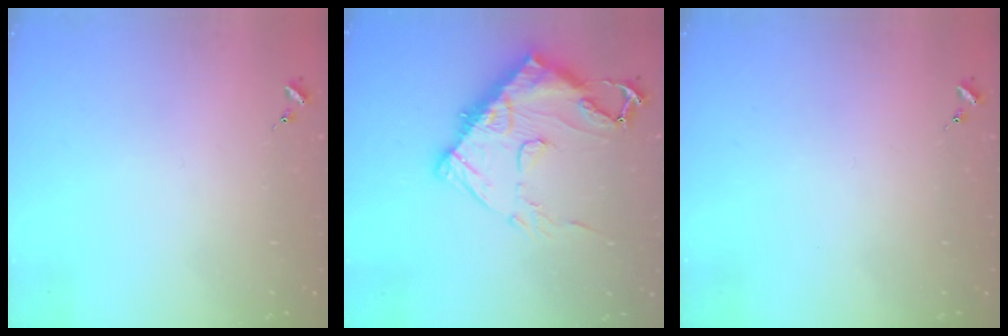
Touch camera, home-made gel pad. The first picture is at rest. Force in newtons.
{"total": 15.5, "press": 15.5, "slide": 1.4}
{"total": 0.0}